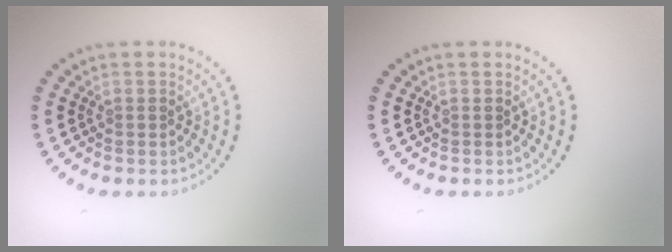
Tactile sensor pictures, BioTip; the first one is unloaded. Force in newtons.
{"total": 0.0}